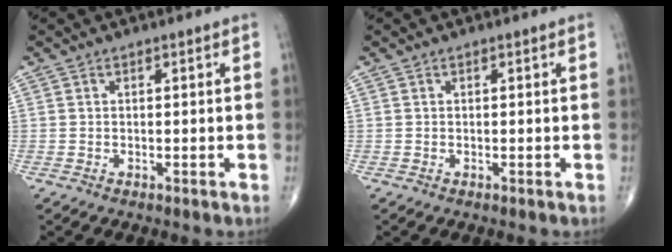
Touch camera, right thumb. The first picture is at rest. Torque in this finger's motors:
{"motor_torque": [0.00, 0.00, 0.01, 0.01, 0.00]}